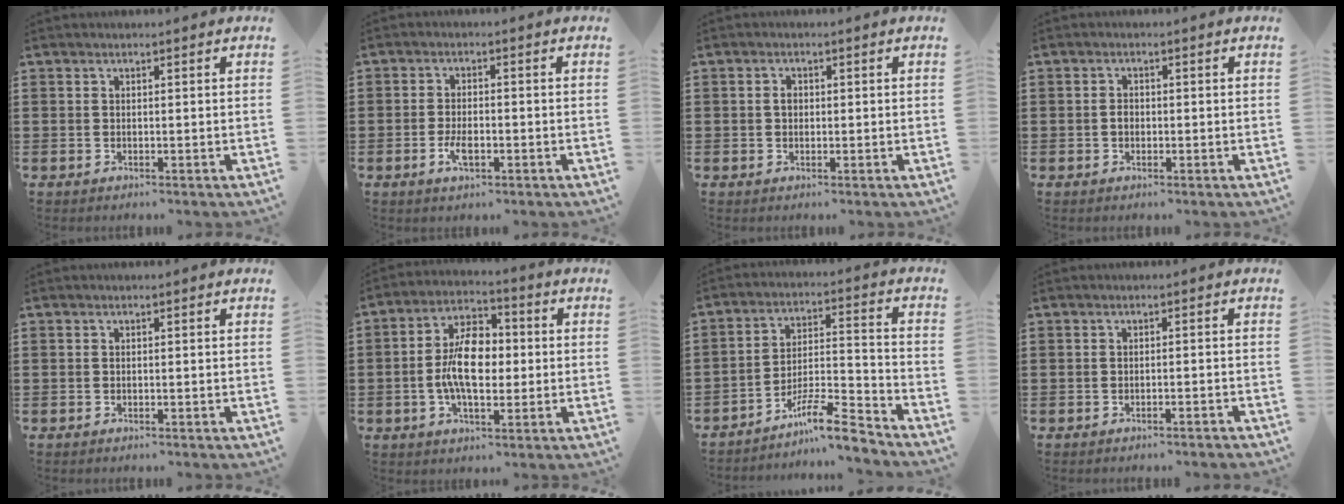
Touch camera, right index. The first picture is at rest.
{"total": 3.5, "force": [-1.3, 1.3, 3.0], "torque": [-0.068, -0.005, -0.027]}
{"total": 1.3, "force": [0.1, 0.9, 0.9], "torque": [-0.020, 0.007, 0.001]}
{"total": 1.3, "force": [-0.2, 0.9, 0.9], "torque": [-0.019, 0.004, -0.005]}
{"total": 0.0}
{"total": 9.2, "force": [-0.6, 4.8, 7.8], "torque": [-0.156, 0.004, -0.016]}
{"total": 9.3, "force": [-7.8, 1.2, 4.9], "torque": [-0.075, 0.019, -0.147]}
{"total": 0.9, "force": [-0.9, -0.1, 0.4], "torque": [-0.007, 0.001, -0.017]}